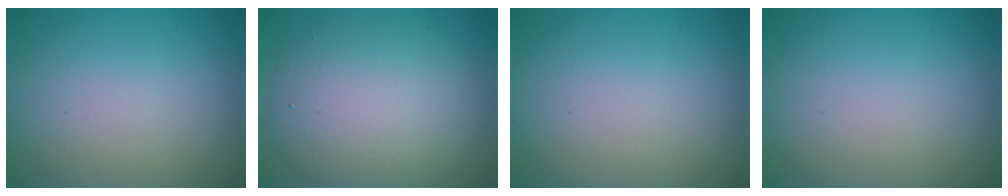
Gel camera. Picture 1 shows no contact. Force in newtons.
{"total": 7.1, "press": 7.1, "slide": 0.5}
{"total": 0.0}
{"total": 0.0}